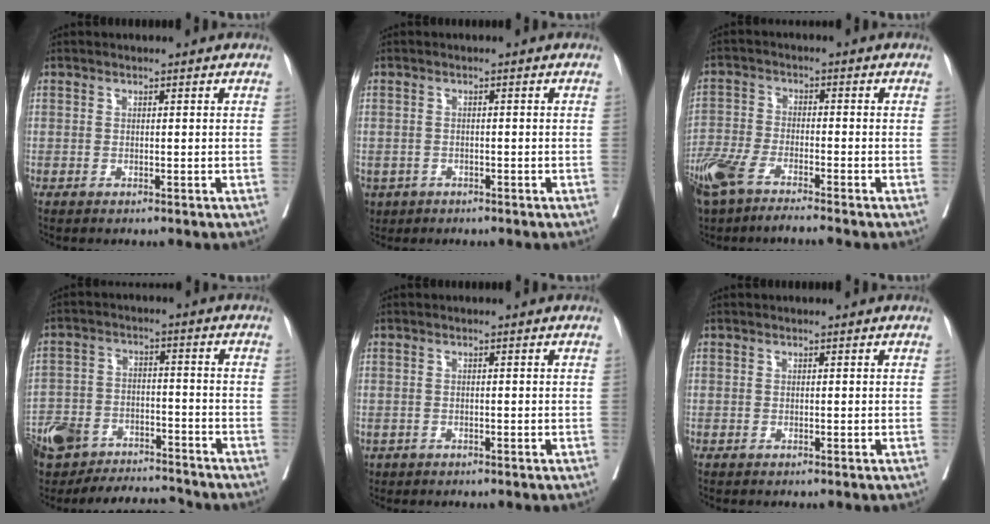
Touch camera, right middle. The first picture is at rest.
{"total": 4.1, "force": [-2.4, 3.1, 1.0], "torque": [-0.019, 0.001, -0.037]}
{"total": 8.2, "force": [-6.2, 1.6, 5.1], "torque": [-0.106, -0.014, -0.122]}
{"total": 14.7, "force": [-12.5, 5.9, 5.0], "torque": [-0.103, 0.020, -0.200]}
{"total": 1.1, "force": [-0.6, 0.9, 0.3], "torque": [-0.010, 0.001, -0.006]}
{"total": 0.0}